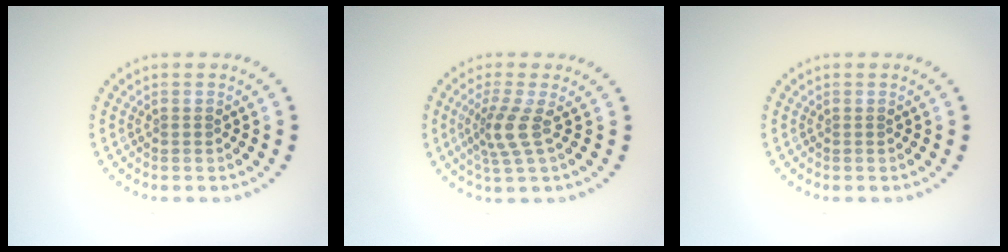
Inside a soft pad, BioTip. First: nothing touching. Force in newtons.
{"total": 2.9, "press": 2.0, "slide": 2.0}
{"total": 0.0}